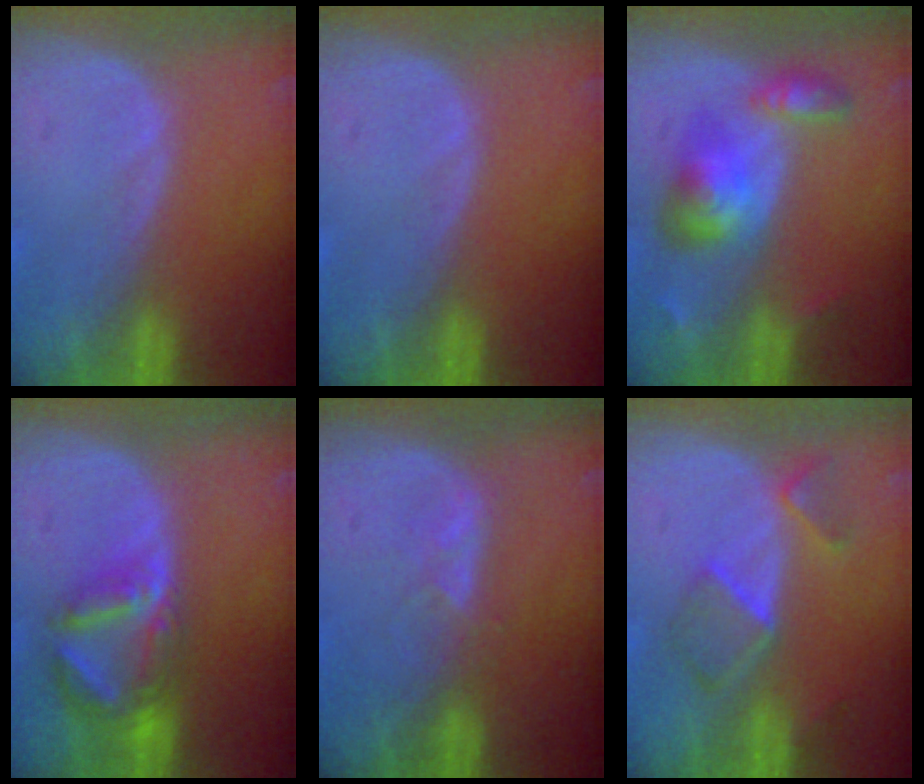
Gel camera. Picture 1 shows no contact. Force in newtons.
{"total": 0.0}
{"total": 6.0, "press": 6.0, "slide": 0.5}
{"total": 7.0, "press": 6.6, "slide": 2.3}
{"total": 2.0, "press": 2.0, "slide": 0.3}
{"total": 5.6, "press": 4.9, "slide": 2.7}